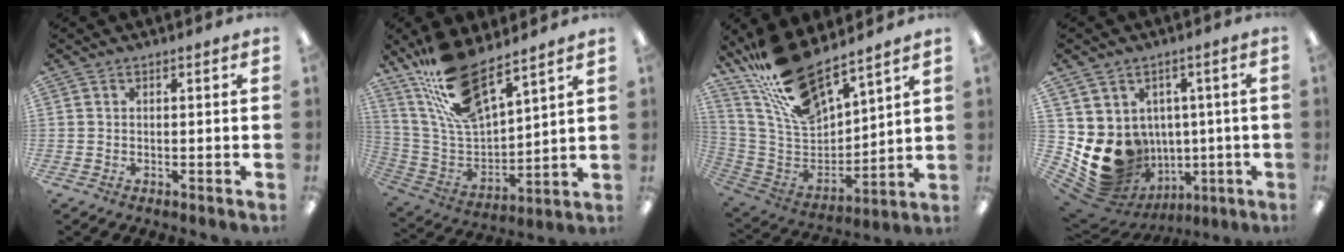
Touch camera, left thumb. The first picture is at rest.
{"total": 17.7, "force": [13.3, 5.8, 10.2], "torque": [-0.218, -0.068, 0.241]}
{"total": 19.8, "force": [16.5, 6.0, 9.2], "torque": [-0.200, -0.095, 0.298]}
{"total": 14.8, "force": [-2.9, 13.0, 6.5], "torque": [-0.143, -0.012, -0.023]}